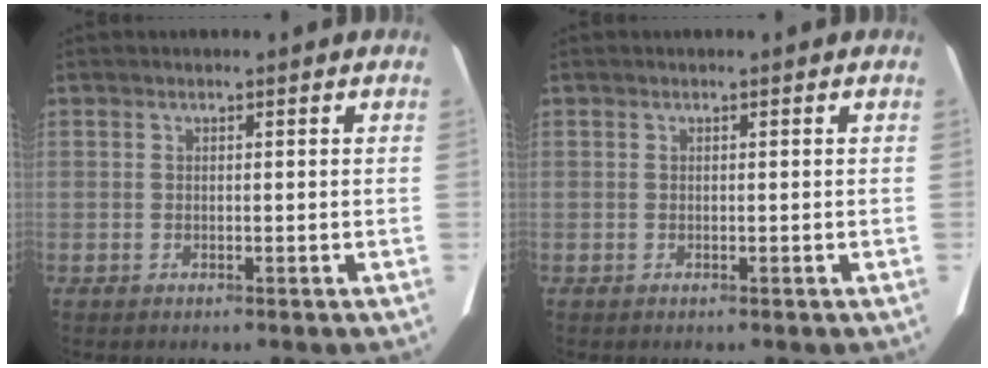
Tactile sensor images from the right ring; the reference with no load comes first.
{"total": 0.0}